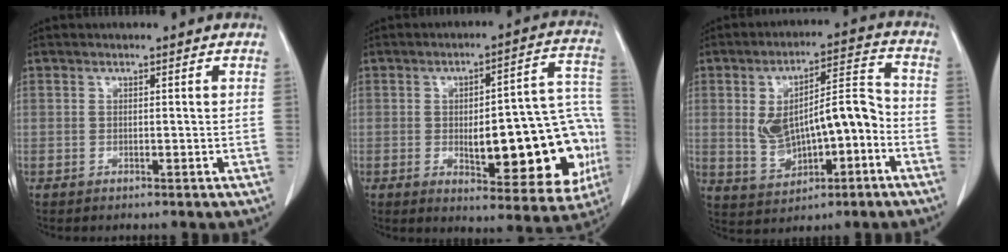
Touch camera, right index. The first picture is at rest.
{"total": 21.6, "force": [-3.9, 6.6, 20.2], "torque": [-0.183, 0.038, -0.026]}
{"total": 12.3, "force": [-1.8, 4.9, 11.2], "torque": [-0.199, 0.032, -0.013]}